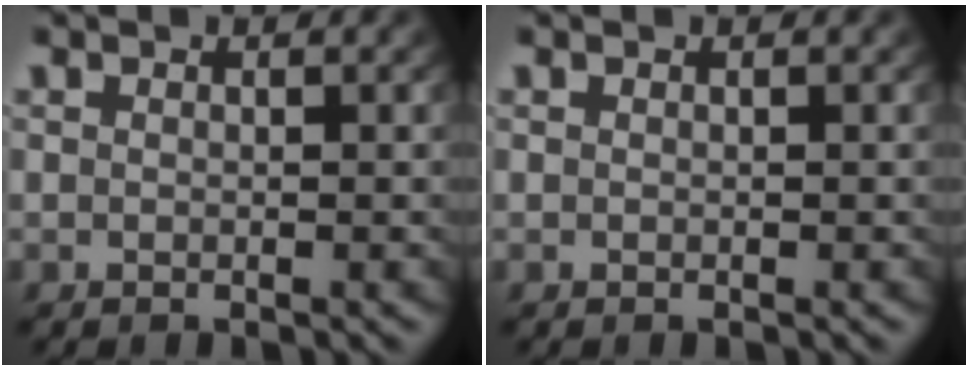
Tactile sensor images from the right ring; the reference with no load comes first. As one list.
[{"total": 0.0}]